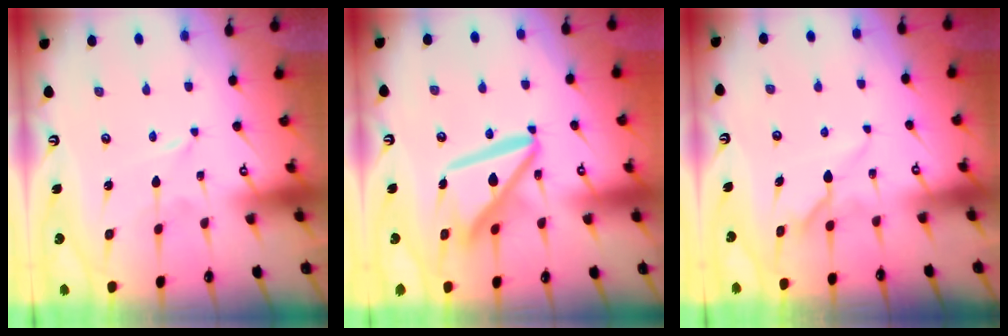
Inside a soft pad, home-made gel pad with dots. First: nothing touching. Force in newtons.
{"total": 14.6, "press": 14.5, "slide": 1.6}
{"total": 7.1, "press": 7.1, "slide": 0.2}